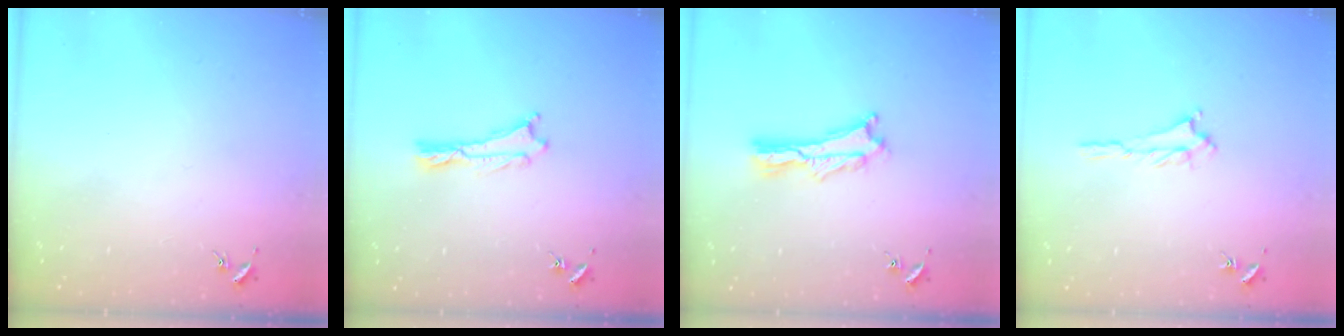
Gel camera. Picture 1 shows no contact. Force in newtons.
{"total": 0.0}
{"total": 2.1, "press": 2.1, "slide": 0.3}
{"total": 1.2, "press": 1.1, "slide": 0.5}